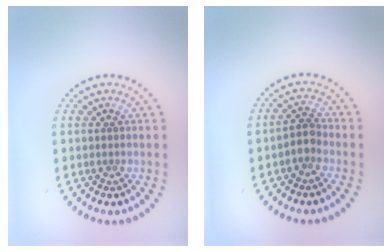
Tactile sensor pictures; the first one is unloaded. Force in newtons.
{"total": 1.7, "press": 1.4, "slide": 0.9}